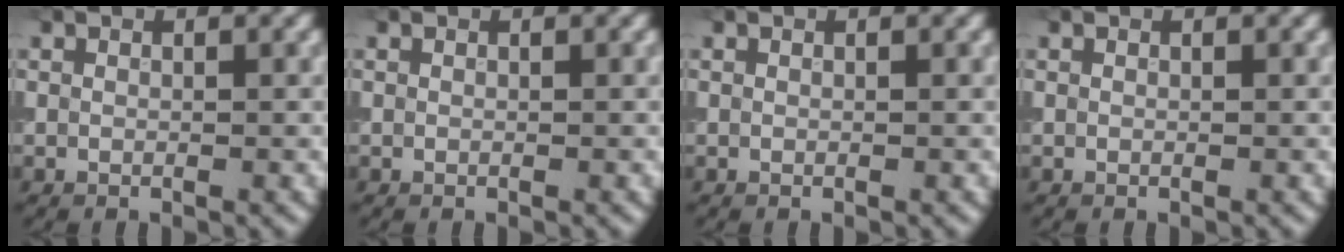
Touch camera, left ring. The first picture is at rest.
{"total": 0.0}
{"total": 0.0}
{"total": 0.0}